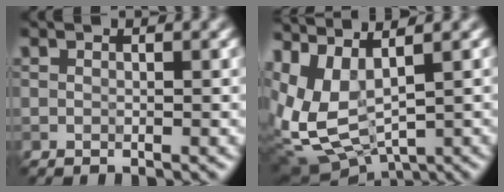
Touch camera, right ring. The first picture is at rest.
{"total": 7.4, "force": [0.3, 4.1, 6.1], "torque": [-0.175, -0.012, 0.047]}